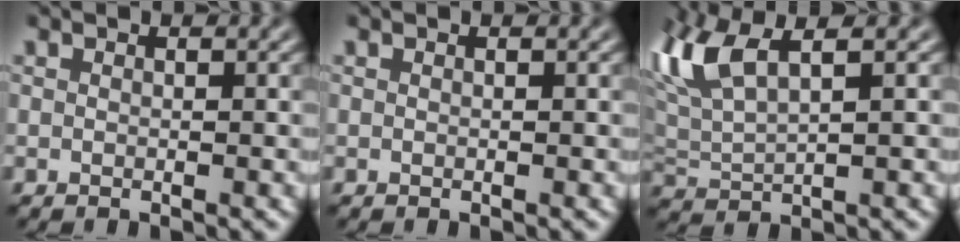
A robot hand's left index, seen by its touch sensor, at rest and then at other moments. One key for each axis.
{"total": 0.0}
{"total": 6.4, "fx": 3.0, "fy": 2.2, "fz": 5.2, "tx": -0.128, "ty": 0.019, "tz": 0.058}